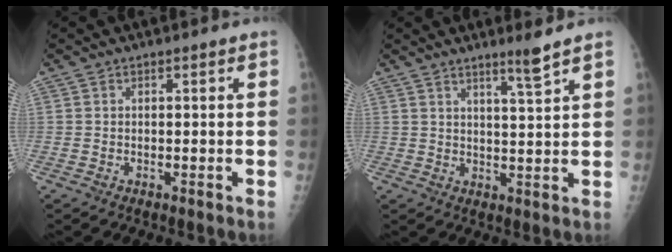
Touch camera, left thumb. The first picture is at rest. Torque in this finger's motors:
{"motor_torque": [-0.06, 0.00, -0.12, -0.18, 0.03]}